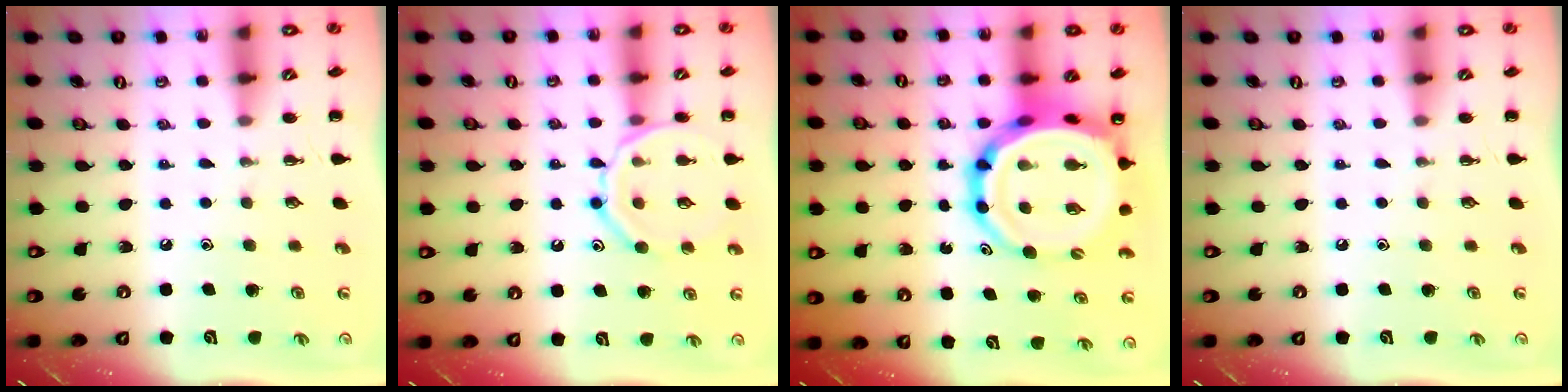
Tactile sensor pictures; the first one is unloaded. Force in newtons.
{"total": 13.1, "press": 13.0, "slide": 1.4}
{"total": 17.7, "press": 17.1, "slide": 4.7}
{"total": 0.0}